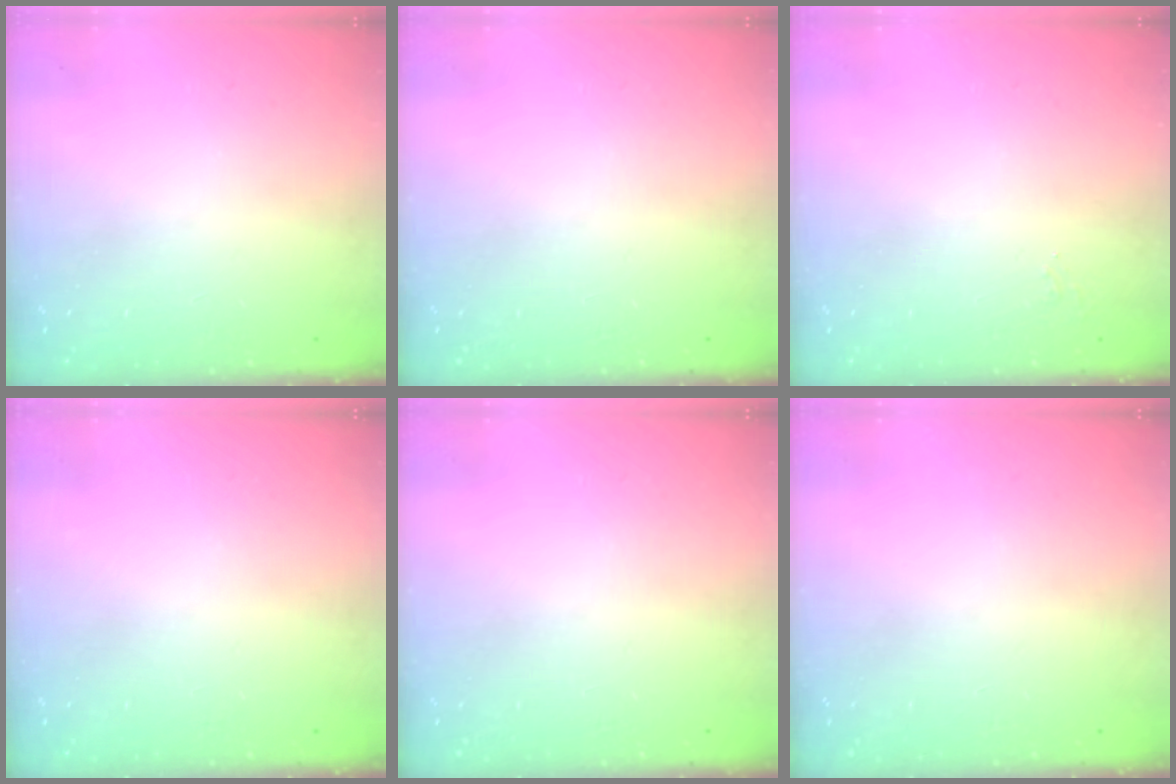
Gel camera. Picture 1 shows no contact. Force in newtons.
{"total": 0.0}
{"total": 5.1, "press": 5.1, "slide": 0.5}
{"total": 0.0}
{"total": 0.0}
{"total": 0.0}